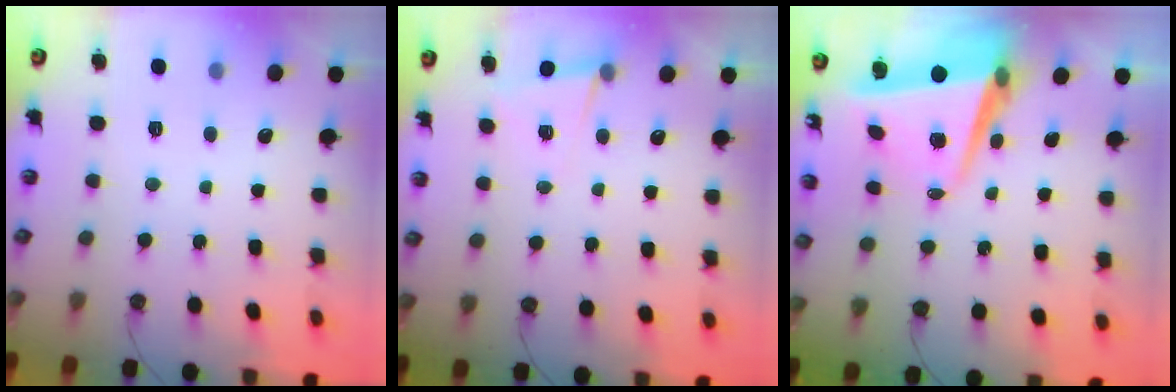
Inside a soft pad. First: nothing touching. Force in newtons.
{"total": 3.0, "press": 2.7, "slide": 1.2}
{"total": 8.3, "press": 8.1, "slide": 2.0}